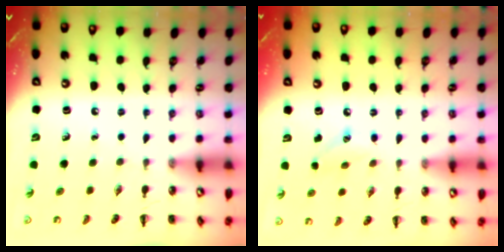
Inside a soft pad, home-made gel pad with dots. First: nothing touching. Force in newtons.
{"total": 8.2, "press": 8.0, "slide": 1.7}